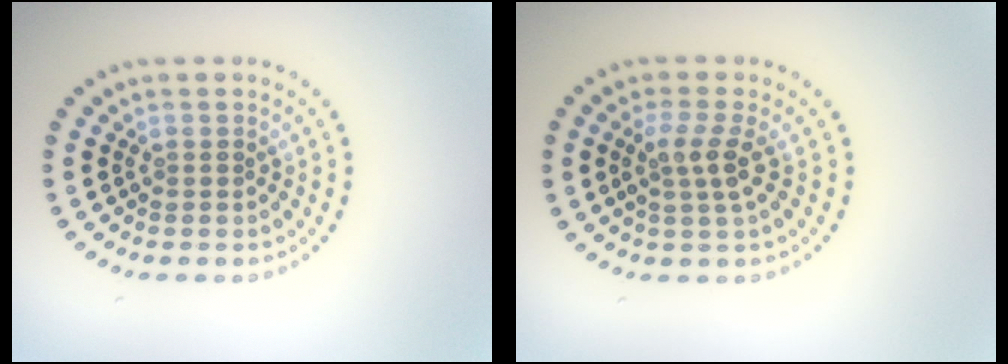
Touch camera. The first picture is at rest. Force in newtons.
{"total": 2.5, "press": 2.0, "slide": 1.5}